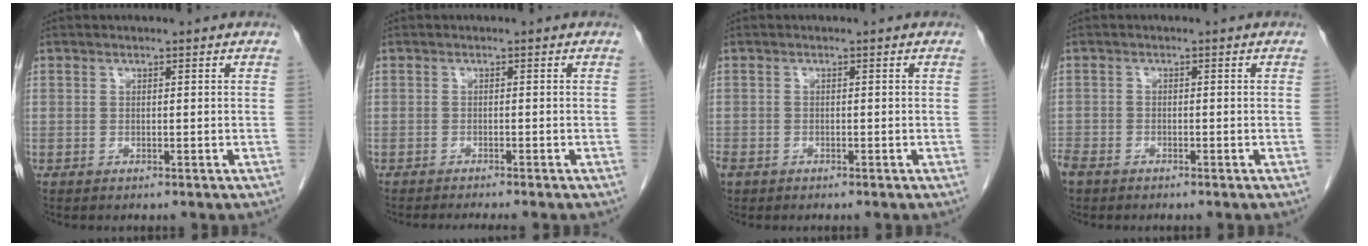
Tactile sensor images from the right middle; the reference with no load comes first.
{"total": 4.2, "force": [-3.7, -0.1, 2.0], "torque": [-0.018, -0.005, -0.052]}
{"total": 2.1, "force": [-1.4, 1.3, 0.9], "torque": [-0.028, -0.005, -0.025]}
{"total": 3.3, "force": [-2.6, 1.6, 1.3], "torque": [-0.033, -0.005, -0.051]}